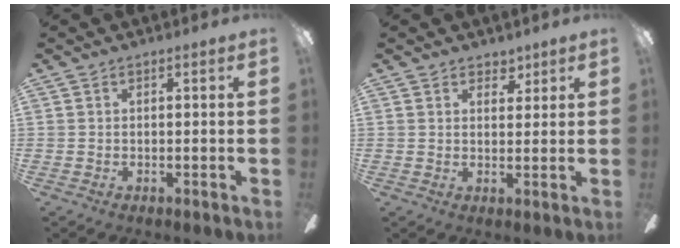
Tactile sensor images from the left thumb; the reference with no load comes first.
{"total": 3.7, "force": [2.8, 2.3, 0.5], "torque": [0.006, -0.015, 0.049]}